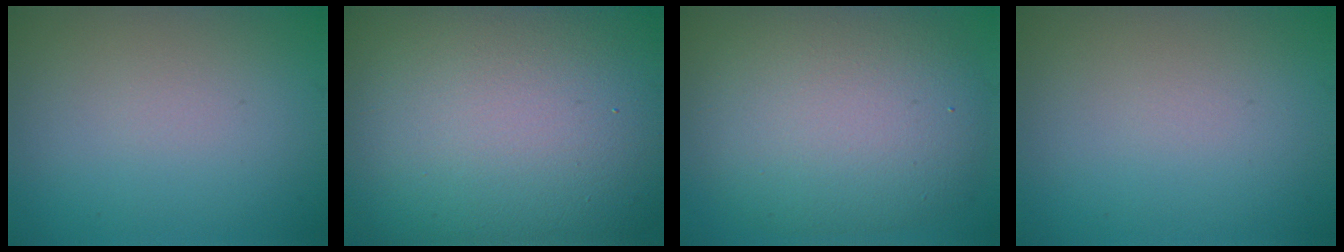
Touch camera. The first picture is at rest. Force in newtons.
{"total": 22.6, "press": 22.6, "slide": 1.6}
{"total": 10.4, "press": 10.3, "slide": 0.7}
{"total": 0.0}